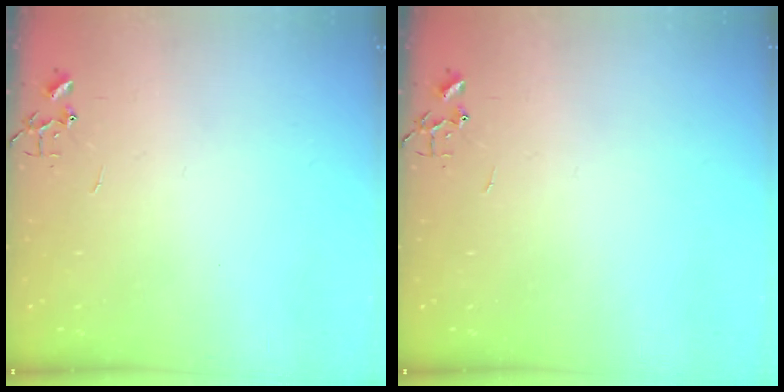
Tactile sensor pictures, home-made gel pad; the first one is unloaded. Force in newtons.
{"total": 0.0}